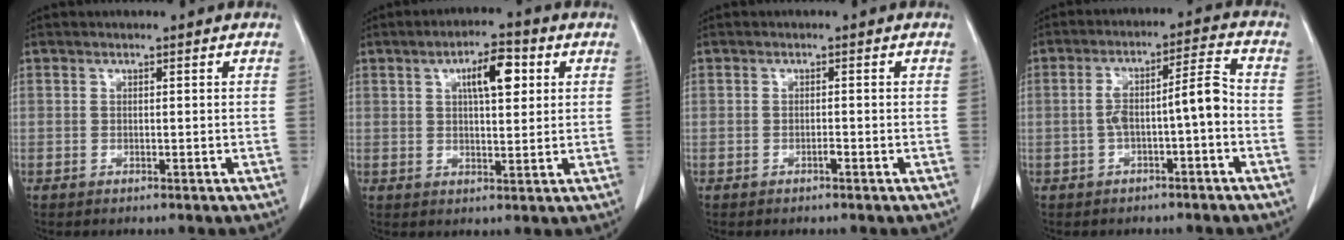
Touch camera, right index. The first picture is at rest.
{"total": 6.9, "force": [2.5, 2.2, 6.0], "torque": [-0.099, 0.011, 0.039]}
{"total": 0.6, "force": [-0.4, 0.1, 0.5], "torque": [-0.009, 0.001, -0.007]}
{"total": 7.2, "force": [-1.6, 0.9, 6.9], "torque": [-0.122, 0.033, -0.024]}